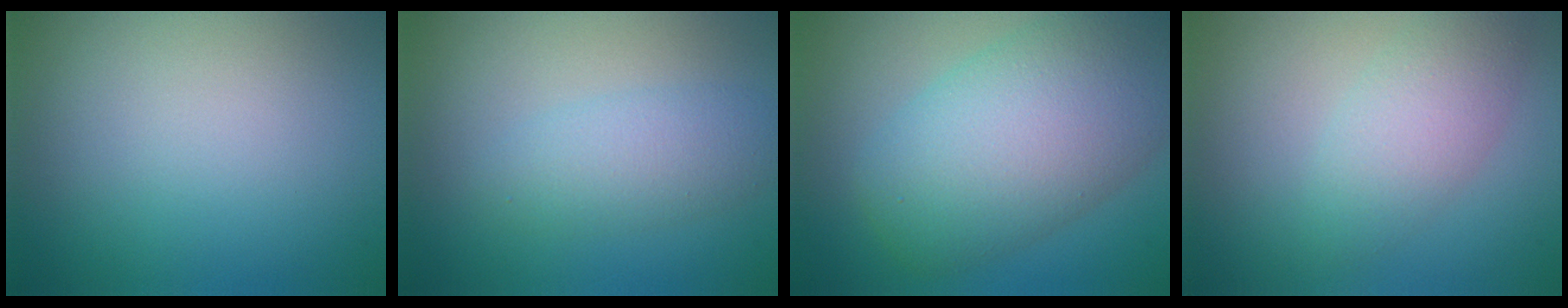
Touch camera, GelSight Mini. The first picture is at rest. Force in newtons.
{"total": 2.8, "press": 2.8, "slide": 0.1}
{"total": 9.5, "press": 9.5, "slide": 0.1}
{"total": 3.2, "press": 3.2, "slide": 0.0}